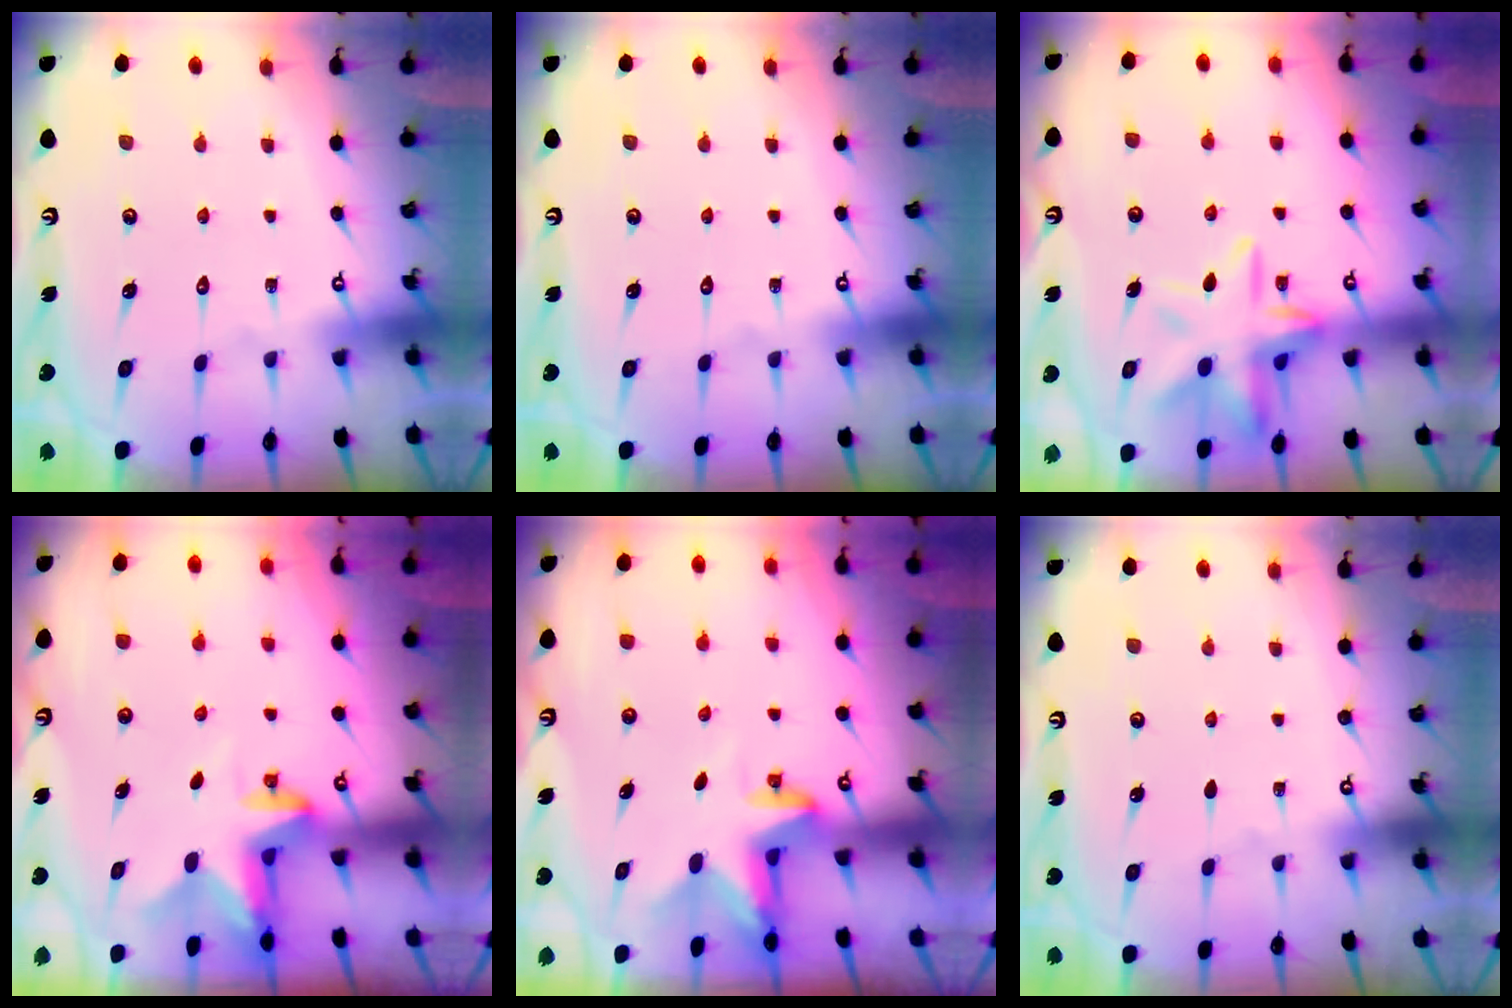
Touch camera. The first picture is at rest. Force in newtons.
{"total": 0.0}
{"total": 13.4, "press": 13.4, "slide": 1.0}
{"total": 2.7, "press": 2.6, "slide": 0.6}
{"total": 2.9, "press": 2.9, "slide": 0.1}
{"total": 0.0}